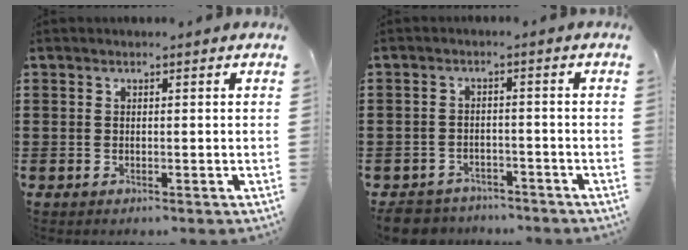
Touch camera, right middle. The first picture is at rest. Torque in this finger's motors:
{"motor_torque": [0.41, -0.17, 0.04, 0.03]}